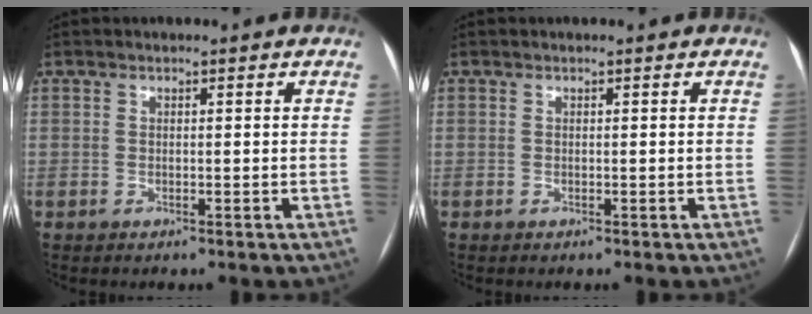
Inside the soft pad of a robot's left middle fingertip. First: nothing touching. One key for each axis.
{"total": 0.0}